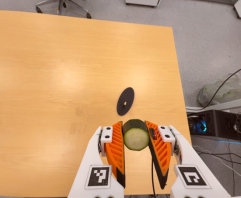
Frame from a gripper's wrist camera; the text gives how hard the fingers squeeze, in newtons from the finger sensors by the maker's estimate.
{"total": 10.2, "left": 10.0, "right": 10.4}